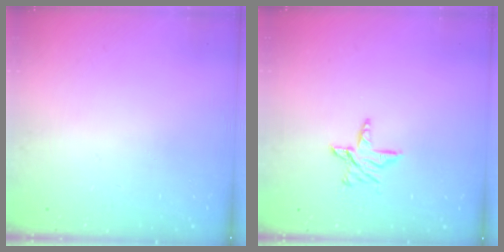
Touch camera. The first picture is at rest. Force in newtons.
{"total": 6.7, "press": 6.7, "slide": 0.3}